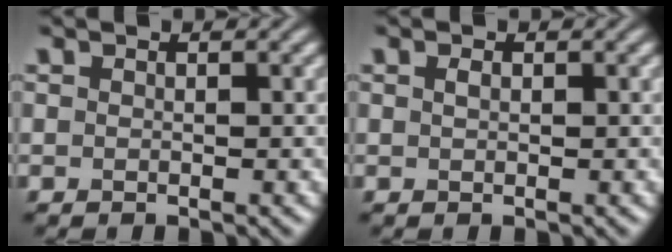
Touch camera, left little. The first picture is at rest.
{"total": 0.5, "force": [0.2, 0.3, 0.4], "torque": [-0.010, 0.002, 0.003]}